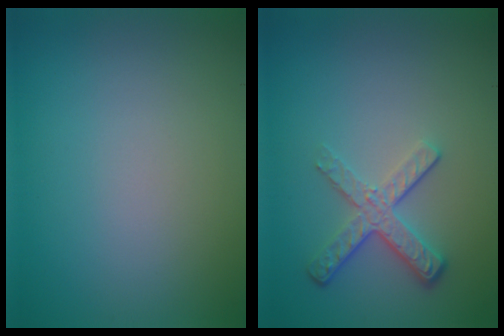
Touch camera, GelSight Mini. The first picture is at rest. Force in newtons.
{"total": 3.7, "press": 2.7, "slide": 2.4}